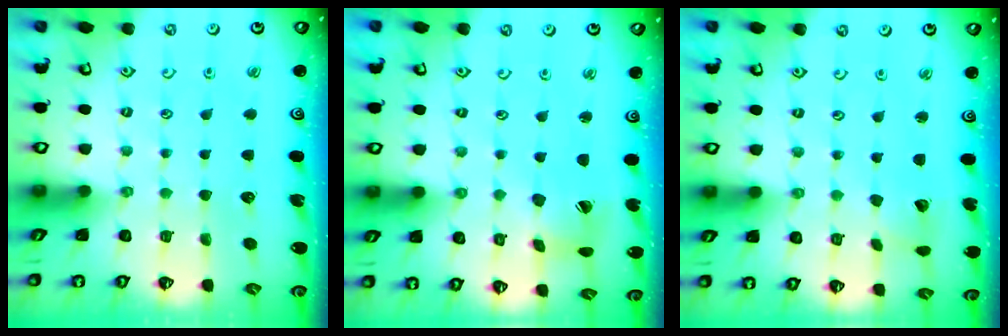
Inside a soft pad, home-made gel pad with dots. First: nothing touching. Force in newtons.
{"total": 6.8, "press": 6.7, "slide": 0.5}
{"total": 2.2, "press": 2.2, "slide": 0.3}